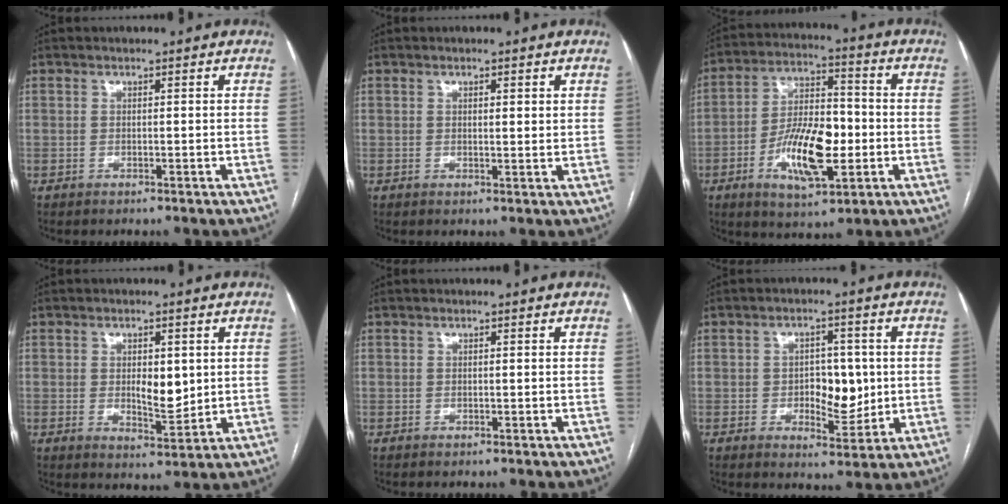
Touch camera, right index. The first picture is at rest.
{"total": 1.7, "force": [0.8, 0.5, 1.4], "torque": [-0.023, -0.002, 0.009]}
{"total": 13.3, "force": [-3.5, 4.8, 11.9], "torque": [-0.221, 0.007, -0.056]}
{"total": 5.4, "force": [0.6, 2.2, 4.8], "torque": [-0.073, -0.008, 0.014]}
{"total": 0.0}
{"total": 6.8, "force": [-0.2, 3.7, 5.8], "torque": [-0.078, 0.005, 0.004]}